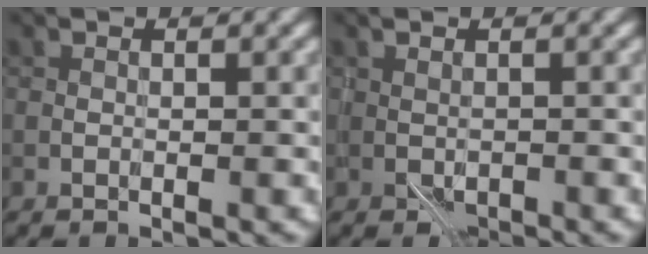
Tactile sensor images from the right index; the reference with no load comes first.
{"total": 1.2, "force": [-0.6, 0.7, 0.8], "torque": [-0.016, -0.003, -0.010]}